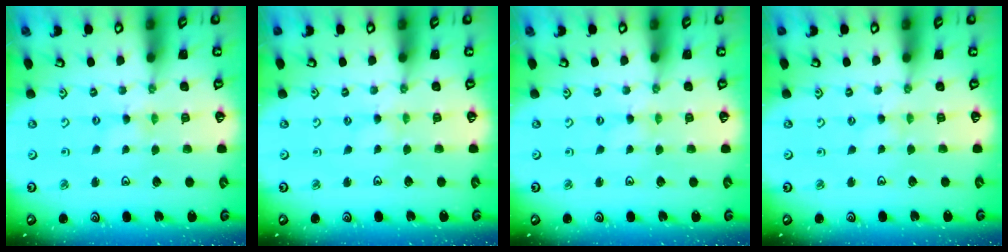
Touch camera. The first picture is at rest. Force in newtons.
{"total": 1.0, "press": 1.0, "slide": 0.3}
{"total": 0.6, "press": 0.5, "slide": 0.1}
{"total": 0.9, "press": 0.9, "slide": 0.2}